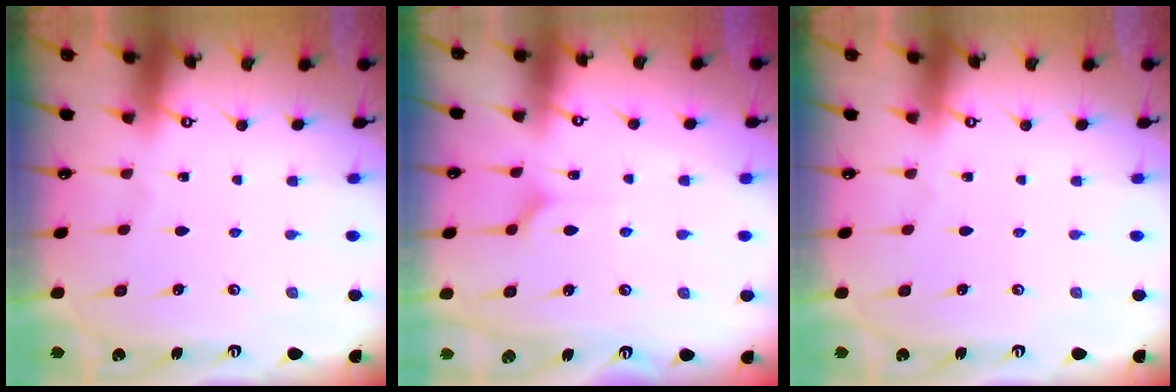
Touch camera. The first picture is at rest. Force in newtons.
{"total": 4.1, "press": 4.0, "slide": 0.6}
{"total": 0.0}